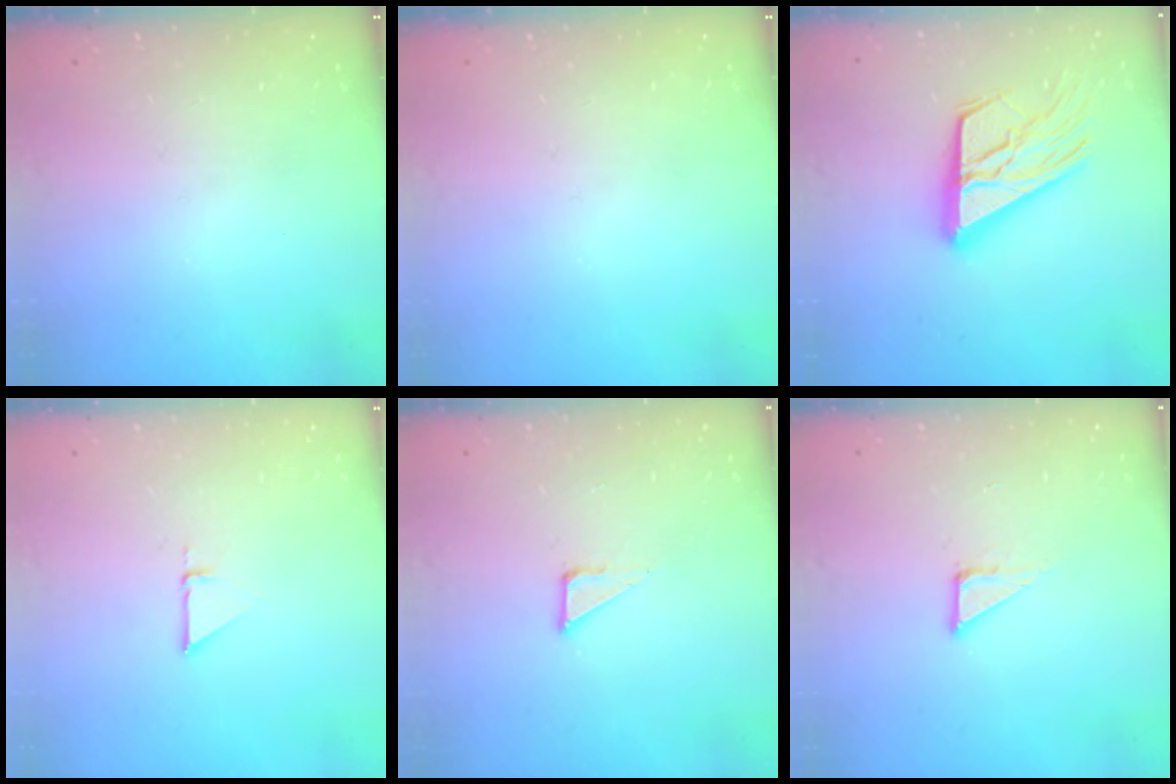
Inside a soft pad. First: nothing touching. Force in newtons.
{"total": 0.0}
{"total": 19.1, "press": 19.0, "slide": 2.5}
{"total": 3.1, "press": 3.1, "slide": 0.2}
{"total": 4.8, "press": 4.8, "slide": 0.4}
{"total": 6.4, "press": 6.4, "slide": 0.4}